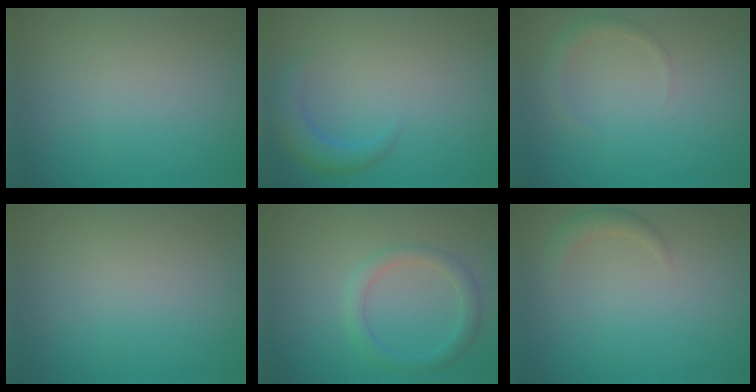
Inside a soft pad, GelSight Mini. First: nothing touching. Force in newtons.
{"total": 2.4, "press": 2.4, "slide": 0.2}
{"total": 1.3, "press": 1.3, "slide": 0.1}
{"total": 0.0}
{"total": 2.2, "press": 2.2, "slide": 0.1}
{"total": 1.5, "press": 1.5, "slide": 0.2}